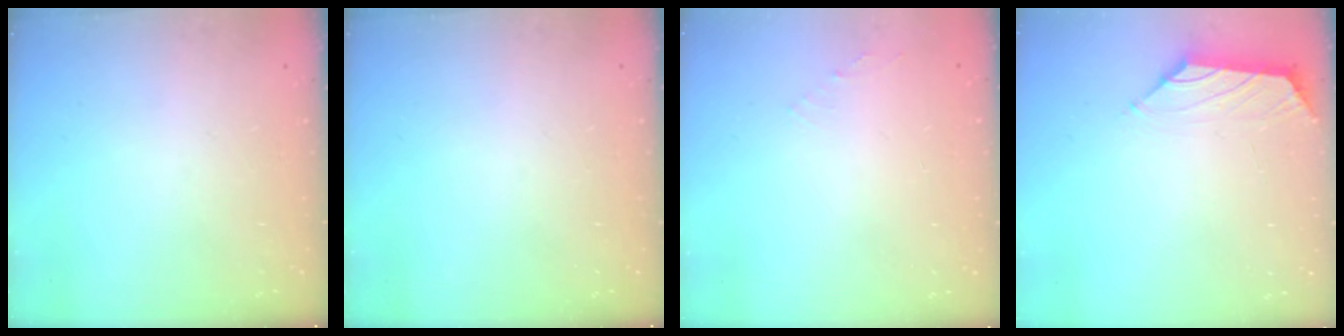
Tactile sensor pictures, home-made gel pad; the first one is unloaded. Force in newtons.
{"total": 0.0}
{"total": 0.6, "press": 0.5, "slide": 0.3}
{"total": 0.0}